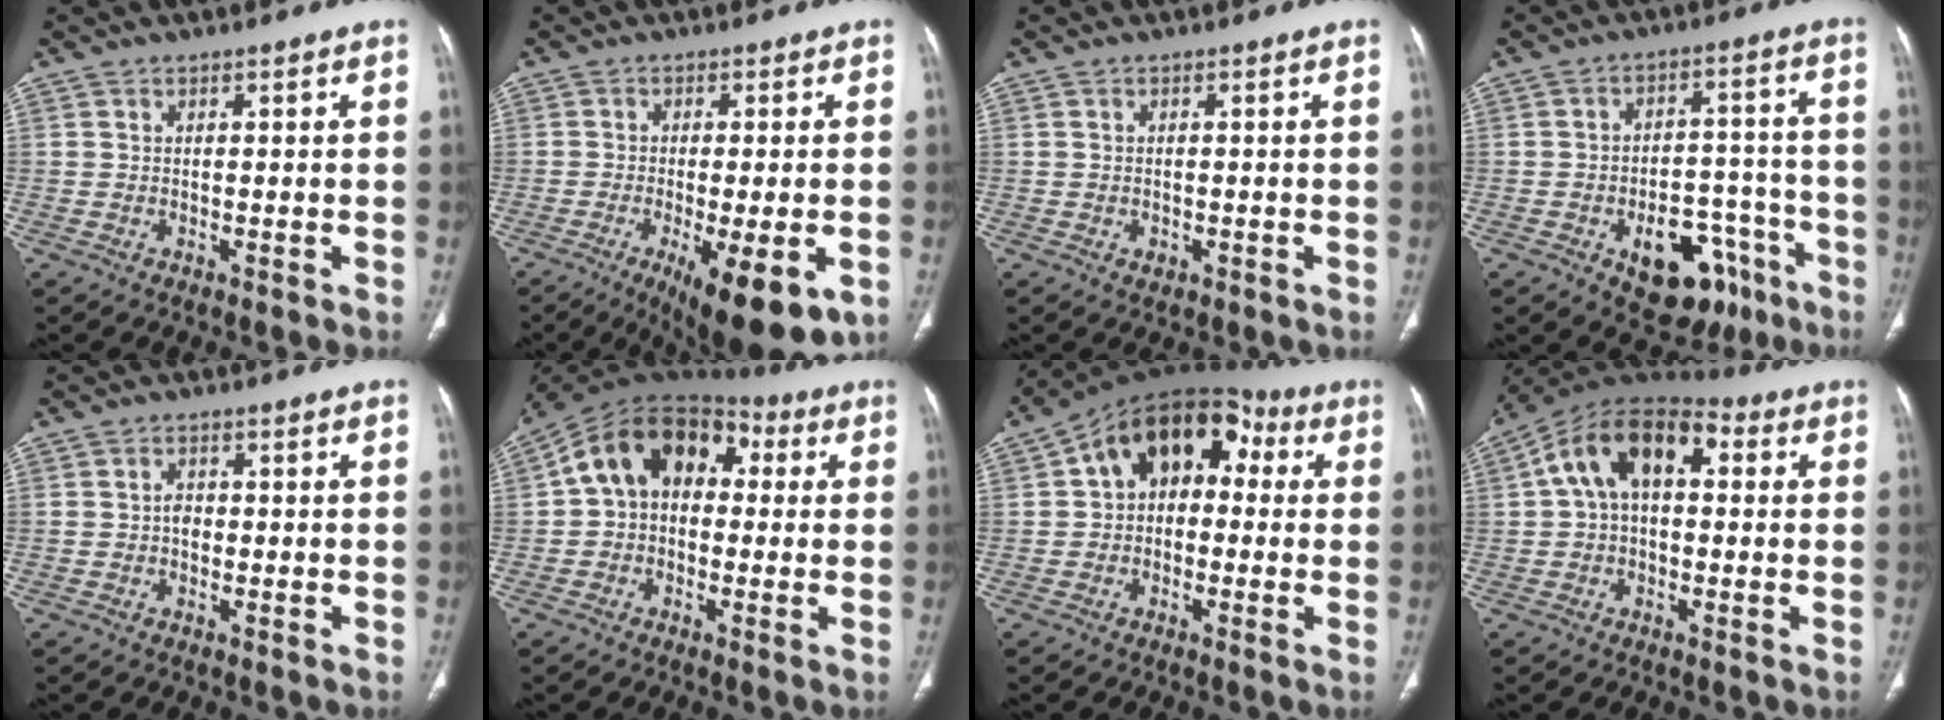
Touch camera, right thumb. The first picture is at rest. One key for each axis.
{"total": 14.0, "fx": -5.7, "fy": 4.4, "fz": 12.0, "tx": -0.157, "ty": -0.010, "tz": -0.073}
{"total": 1.2, "fx": -0.4, "fy": 1.0, "fz": 0.6, "tx": -0.007, "ty": 0.001, "tz": -0.002}
{"total": 15.4, "fx": -7.9, "fy": 9.3, "fz": 9.5, "tx": -0.086, "ty": 0.056, "tz": -0.100}
{"total": 2.0, "fx": -0.3, "fy": 1.5, "fz": 1.3, "tx": -0.011, "ty": 0.006, "tz": -0.009}
{"total": 15.0, "fx": 2.6, "fy": 10.5, "fz": 10.4, "tx": -0.142, "ty": 0.051, "tz": 0.027}
{"total": 14.3, "fx": 2.5, "fy": 9.8, "fz": 10.1, "tx": -0.112, "ty": 0.051, "tz": 0.022}
{"total": 14.5, "fx": 3.0, "fy": 8.6, "fz": 11.2, "tx": -0.182, "ty": 0.046, "tz": 0.040}